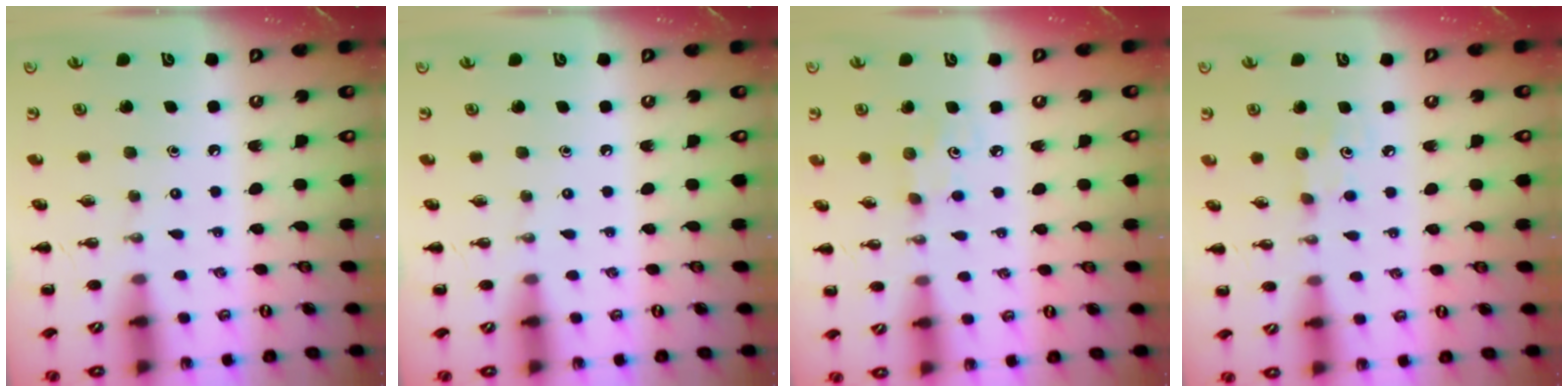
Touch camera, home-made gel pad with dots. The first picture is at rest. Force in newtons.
{"total": 0.0}
{"total": 2.5, "press": 2.4, "slide": 0.7}
{"total": 3.4, "press": 3.3, "slide": 0.9}